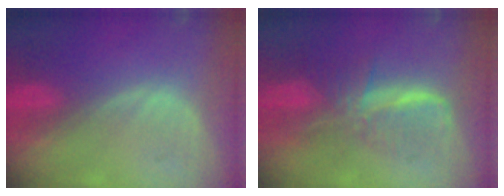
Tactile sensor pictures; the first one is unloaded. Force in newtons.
{"total": 7.9, "press": 6.8, "slide": 3.9}